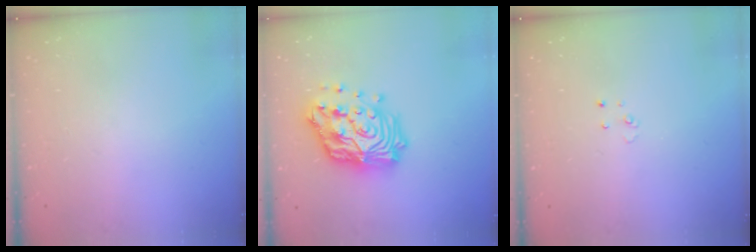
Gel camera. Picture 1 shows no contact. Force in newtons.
{"total": 19.2, "press": 19.1, "slide": 1.8}
{"total": 2.5, "press": 2.5, "slide": 0.2}